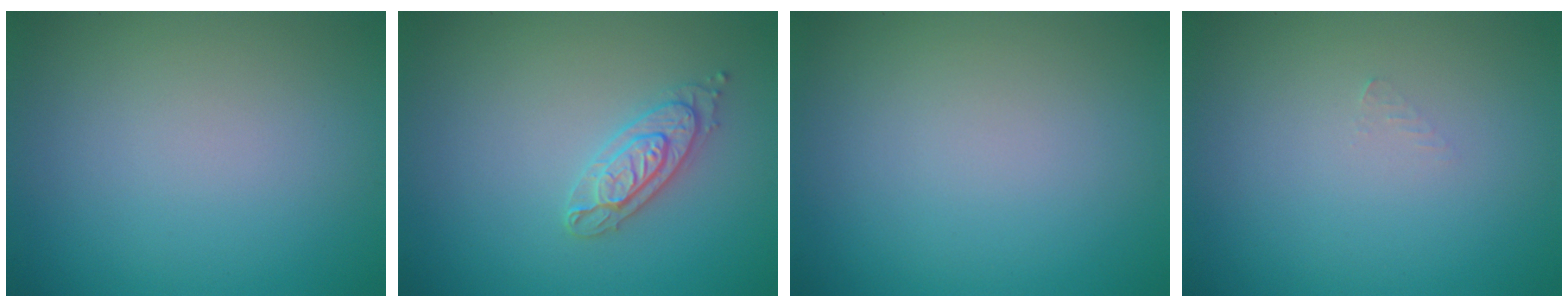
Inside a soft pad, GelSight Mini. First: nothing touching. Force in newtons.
{"total": 2.5, "press": 2.4, "slide": 0.2}
{"total": 0.0}
{"total": 0.7, "press": 0.7, "slide": 0.1}